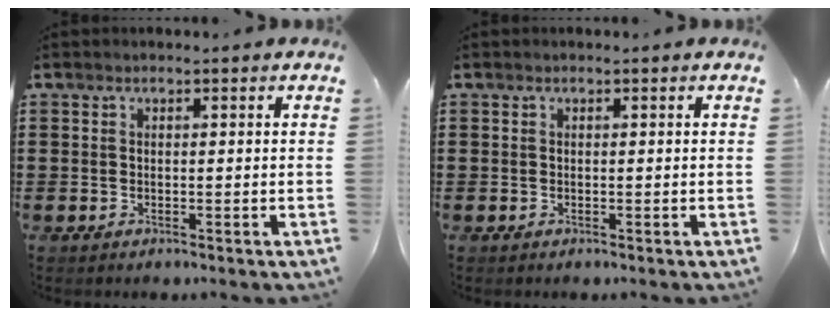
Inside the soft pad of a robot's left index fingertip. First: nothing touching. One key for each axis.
{"total": 0.0}